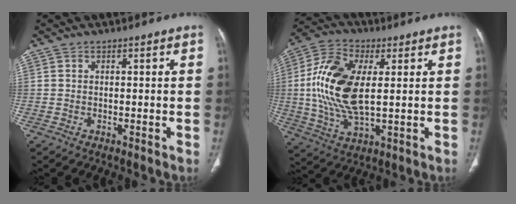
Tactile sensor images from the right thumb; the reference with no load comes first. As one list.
[{"total": 16.4, "force": [1.7, 8.0, 14.2], "torque": [-0.294, 0.000, 0.033]}]